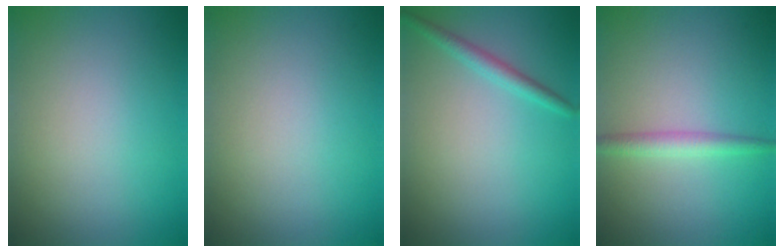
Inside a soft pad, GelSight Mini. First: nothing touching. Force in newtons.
{"total": 0.0}
{"total": 1.7, "press": 1.7, "slide": 0.1}
{"total": 1.9, "press": 1.9, "slide": 0.1}